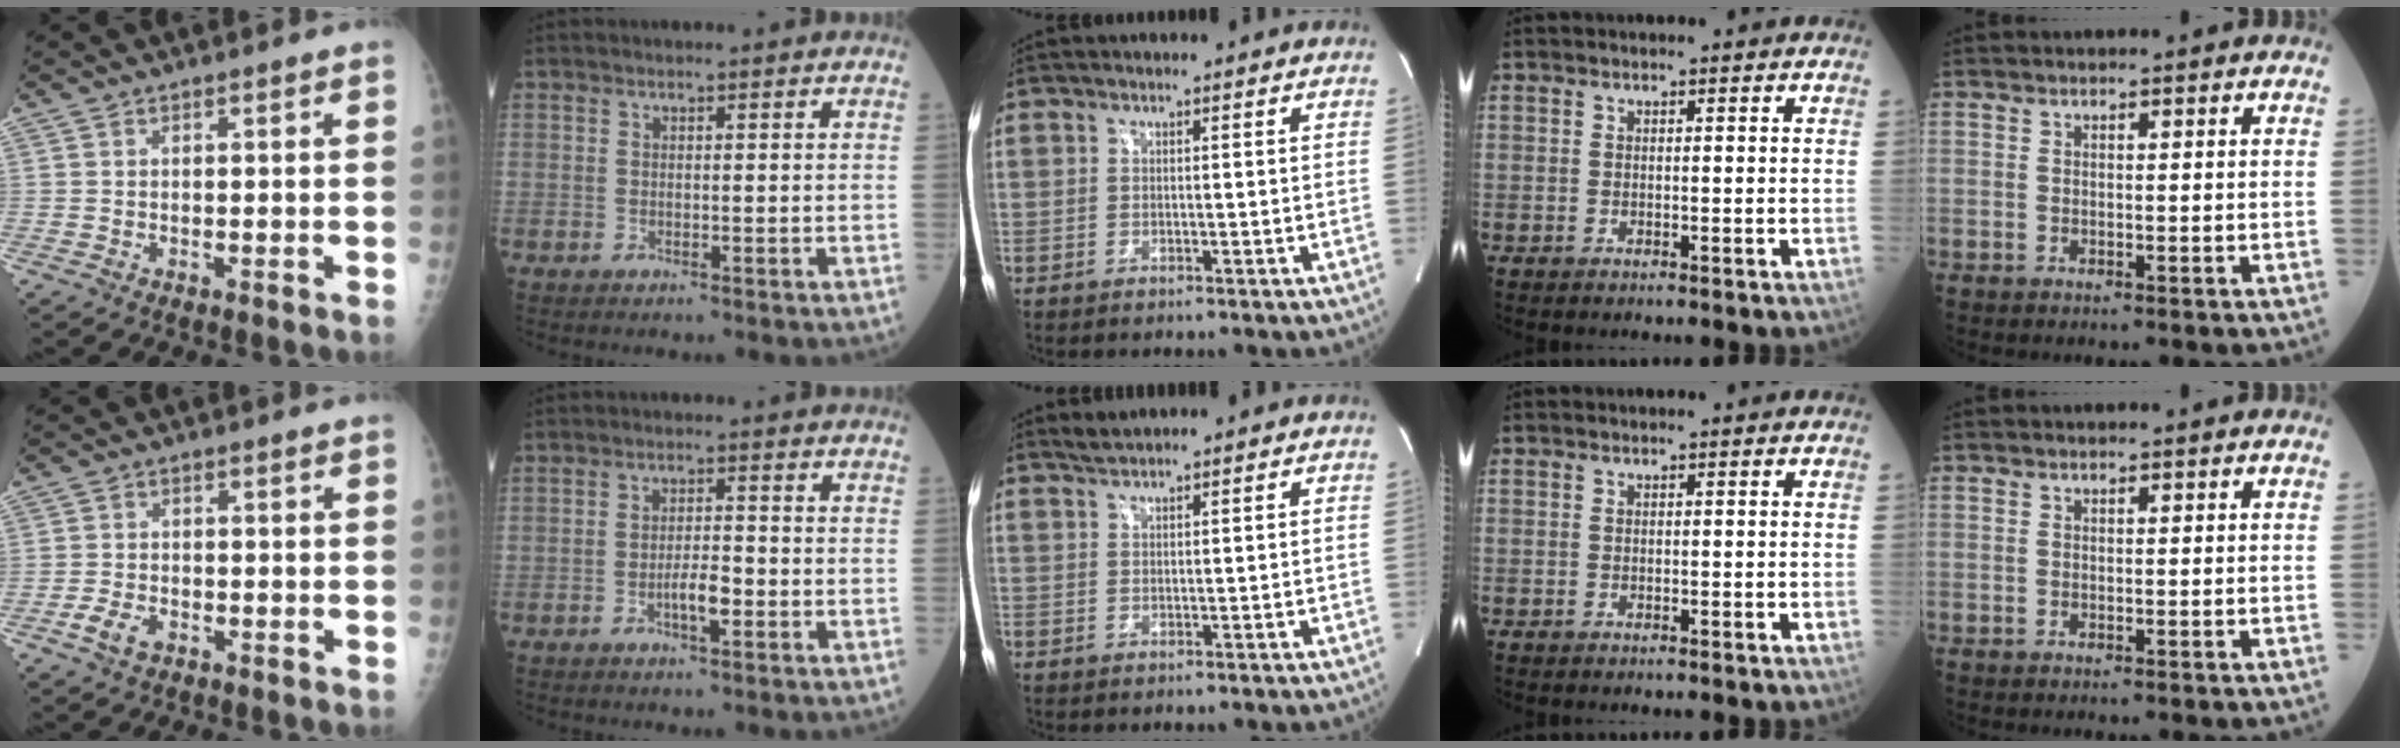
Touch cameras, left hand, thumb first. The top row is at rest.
{"thumb": {"total": 3.7, "force": [-1.9, 2.3, 2.1], "torque": [-0.033, 0.007, -0.037]}, "index": {"total": 3.5, "force": [-1.9, 0.7, 2.9], "torque": [-0.053, -0.003, -0.033]}, "middle": {"total": 1.6, "force": [1.5, -0.3, 0.3], "torque": [-0.008, 0.005, 0.035]}}